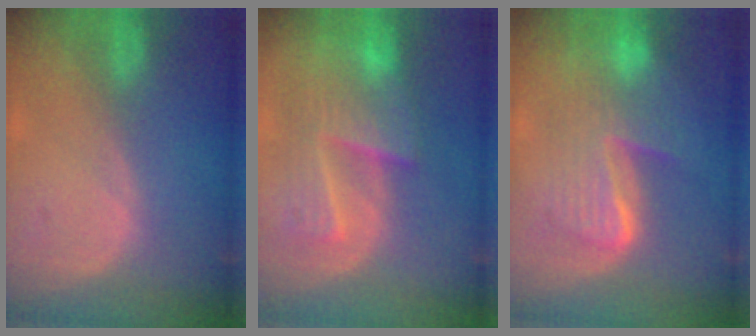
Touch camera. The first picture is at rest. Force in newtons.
{"total": 9.3, "press": 8.3, "slide": 4.3}
{"total": 8.0, "press": 8.0, "slide": 0.5}